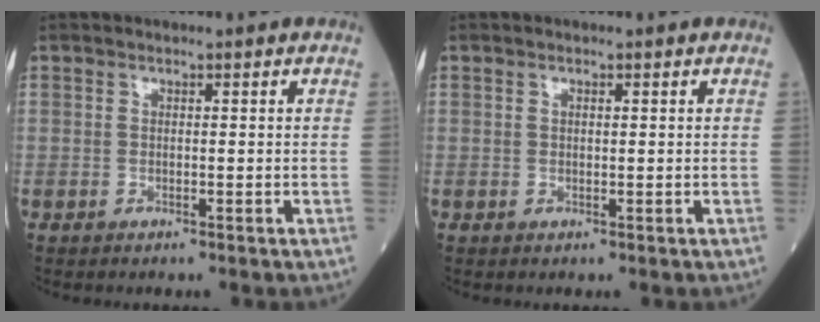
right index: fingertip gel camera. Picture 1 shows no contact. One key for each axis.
{"total": 0.5, "fx": 0.2, "fy": 0.2, "fz": 0.5, "tx": -0.006, "ty": 0.000, "tz": 0.005}